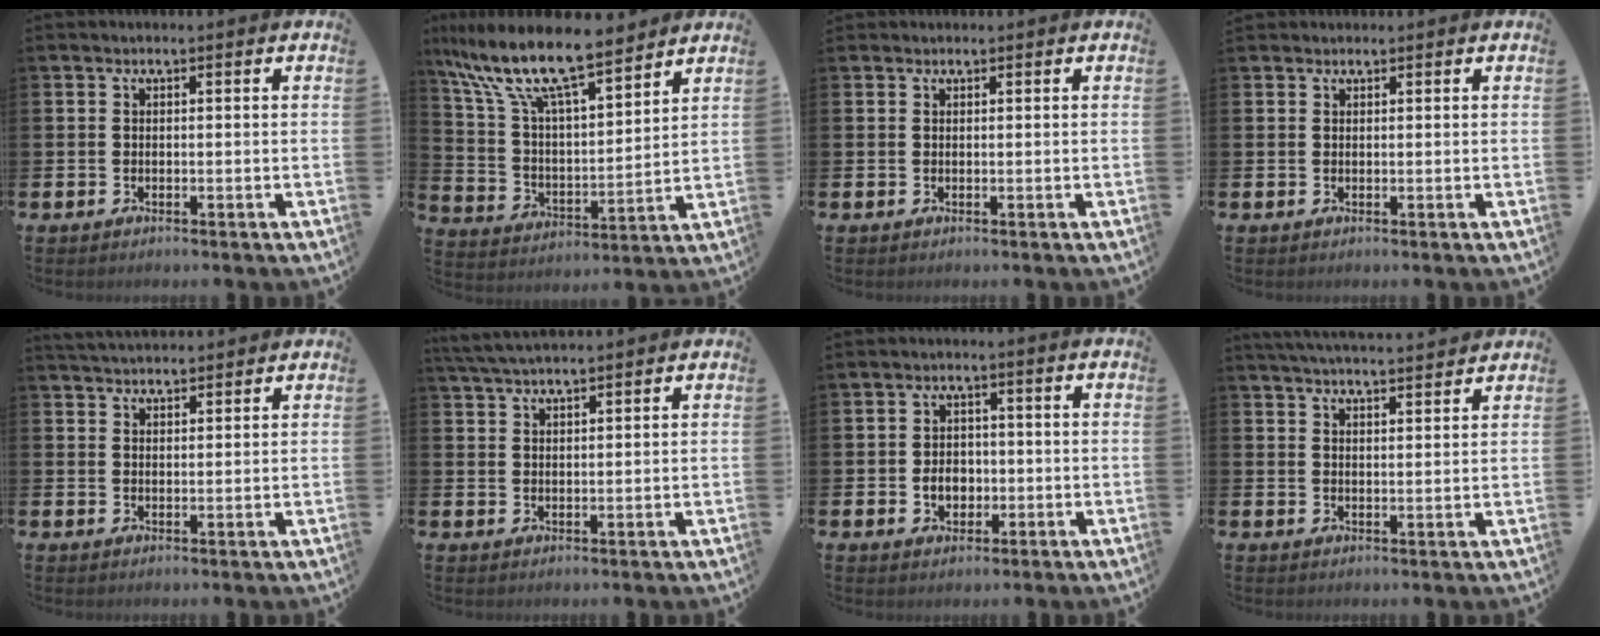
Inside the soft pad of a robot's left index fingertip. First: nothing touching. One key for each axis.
{"total": 11.9, "fx": 10.1, "fy": 2.0, "fz": 5.8, "tx": -0.159, "ty": -0.058, "tz": 0.176}
{"total": 0.7, "fx": 0.7, "fy": 0.3, "fz": -0.1, "tx": 0.011, "ty": -0.001, "tz": 0.011}
{"total": 1.1, "fx": 1.0, "fy": 0.4, "fz": -0.1, "tx": 0.009, "ty": 0.000, "tz": 0.017}
{"total": 3.5, "fx": 3.4, "fy": 0.5, "fz": 0.2, "tx": -0.005, "ty": -0.016, "tz": 0.063}
{"total": 4.1, "fx": 4.0, "fy": 0.2, "fz": 1.1, "tx": -0.032, "ty": -0.013, "tz": 0.074}
{"total": 3.5, "fx": -0.7, "fy": 2.8, "fz": 2.1, "tx": -0.022, "ty": -0.003, "tz": -0.022}
{"total": 4.4, "fx": 4.4, "fy": -0.3, "fz": 0.3, "tx": -0.010, "ty": -0.028, "tz": 0.077}